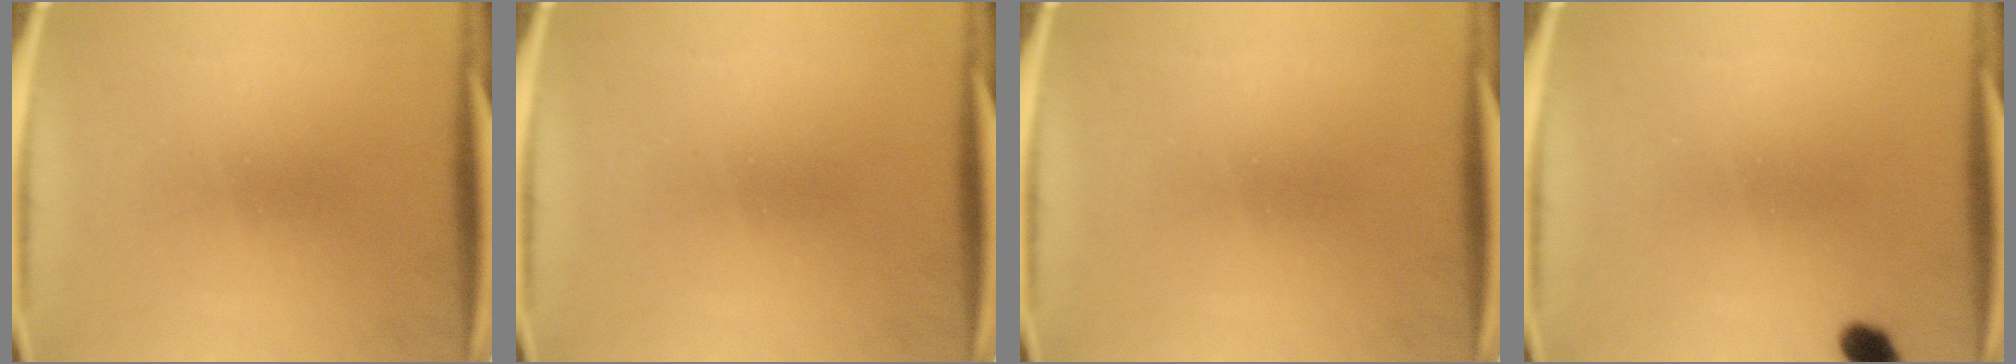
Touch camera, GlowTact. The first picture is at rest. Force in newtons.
{"total": 0.0}
{"total": 0.0}
{"total": 2.7}